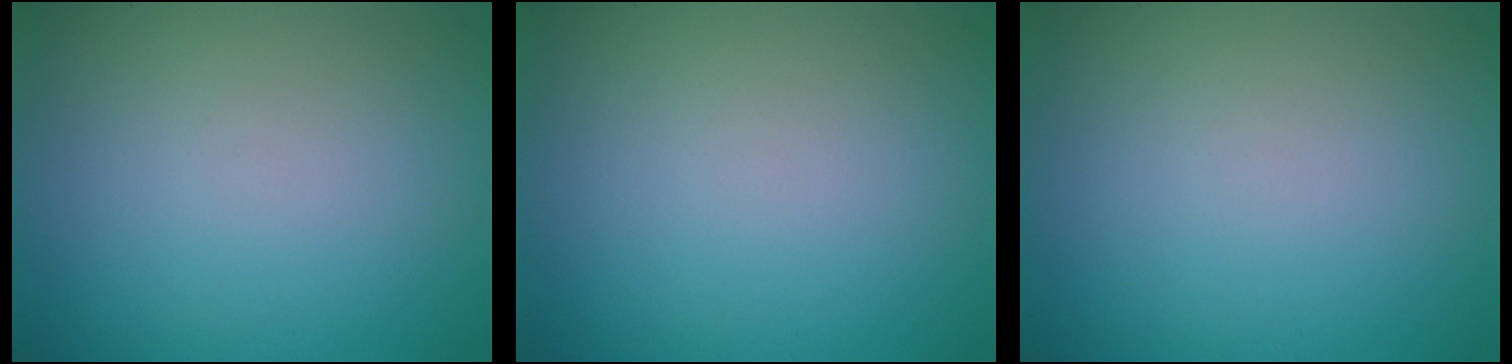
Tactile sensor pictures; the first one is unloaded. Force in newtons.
{"total": 0.0}
{"total": 0.0}